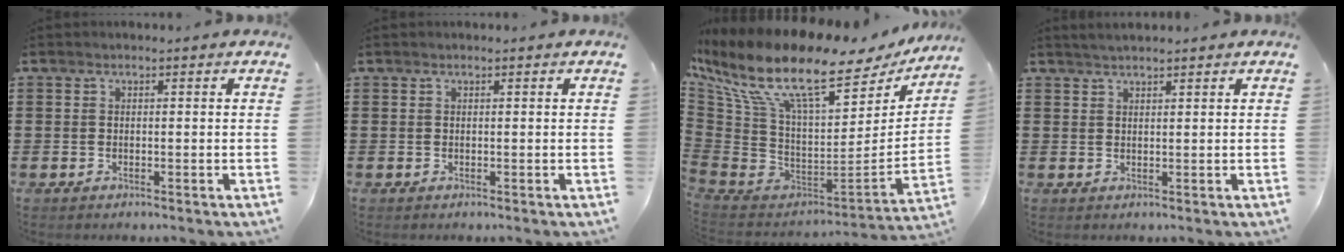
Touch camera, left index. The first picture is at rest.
{"total": 0.0}
{"total": 16.7, "force": [8.9, 5.8, 12.9], "torque": [-0.279, -0.064, 0.146]}
{"total": 1.5, "force": [1.4, 0.0, 0.6], "torque": [-0.013, 0.001, 0.027]}